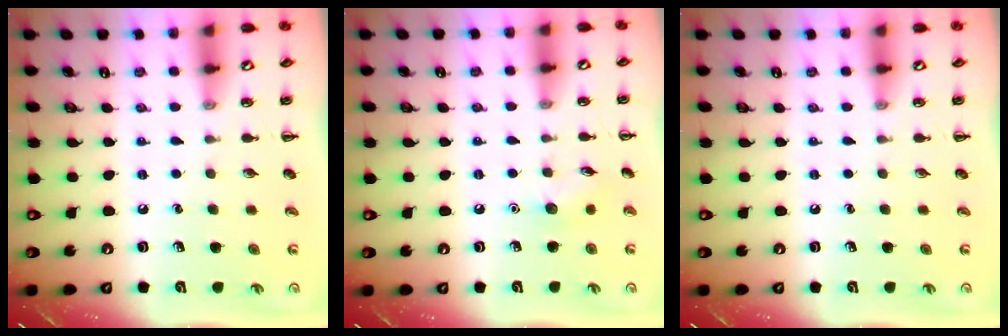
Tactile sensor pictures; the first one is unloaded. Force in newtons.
{"total": 6.0, "press": 5.9, "slide": 1.5}
{"total": 0.0}